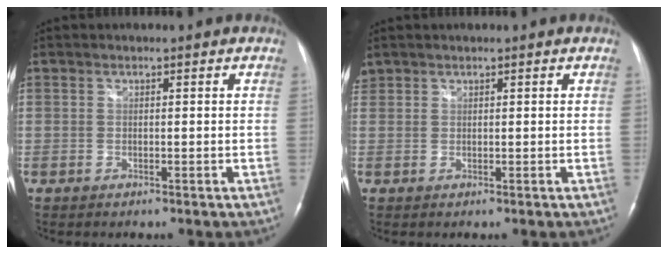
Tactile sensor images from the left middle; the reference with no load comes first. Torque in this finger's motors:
{"motor_torque": [0.05, -0.04, 0.02, 0.00]}